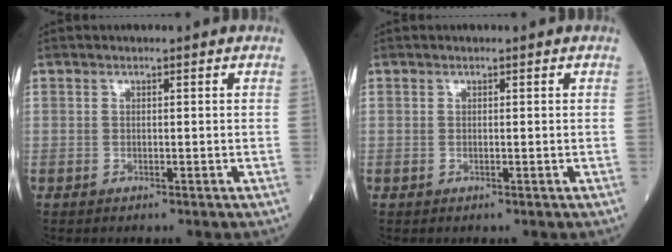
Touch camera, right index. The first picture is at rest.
{"total": 0.0}